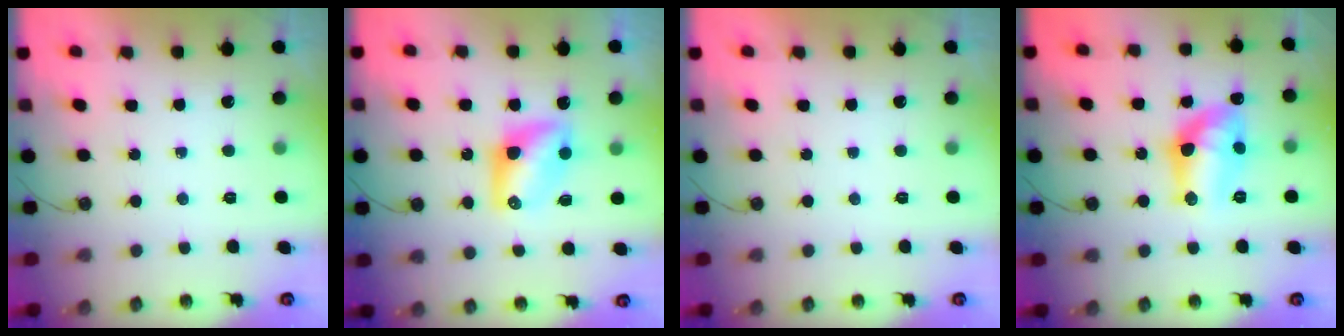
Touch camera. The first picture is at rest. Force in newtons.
{"total": 7.9, "press": 7.9, "slide": 0.4}
{"total": 0.0}
{"total": 13.5, "press": 13.4, "slide": 0.8}